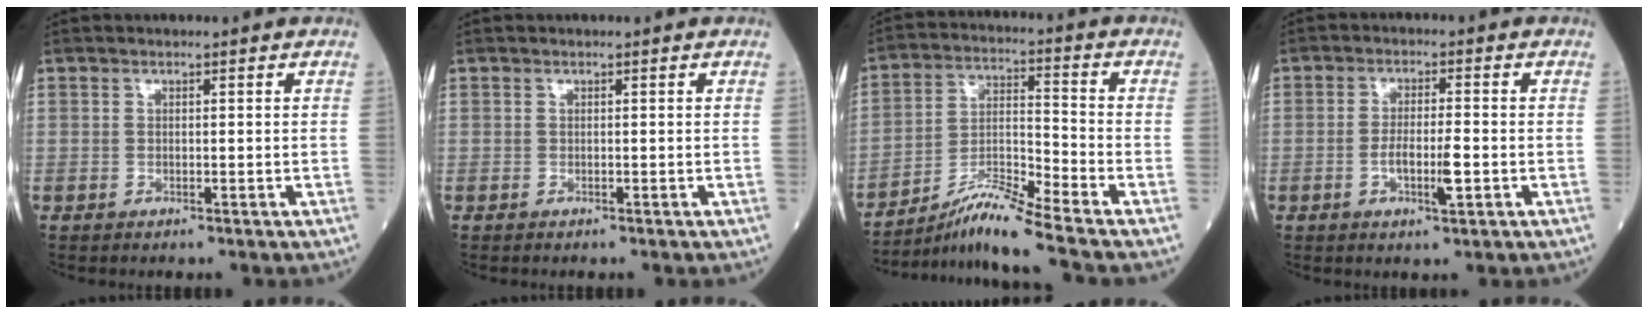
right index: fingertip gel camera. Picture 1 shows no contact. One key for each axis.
{"total": 0.0}
{"total": 9.4, "fx": -8.1, "fy": -2.1, "fz": 4.2, "tx": -0.089, "ty": -0.012, "tz": -0.150}
{"total": 4.6, "fx": -1.3, "fy": 0.6, "fz": 4.4, "tx": -0.079, "ty": -0.003, "tz": -0.023}